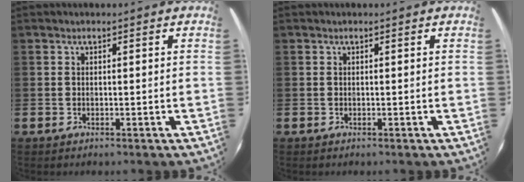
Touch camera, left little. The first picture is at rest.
{"total": 0.0}